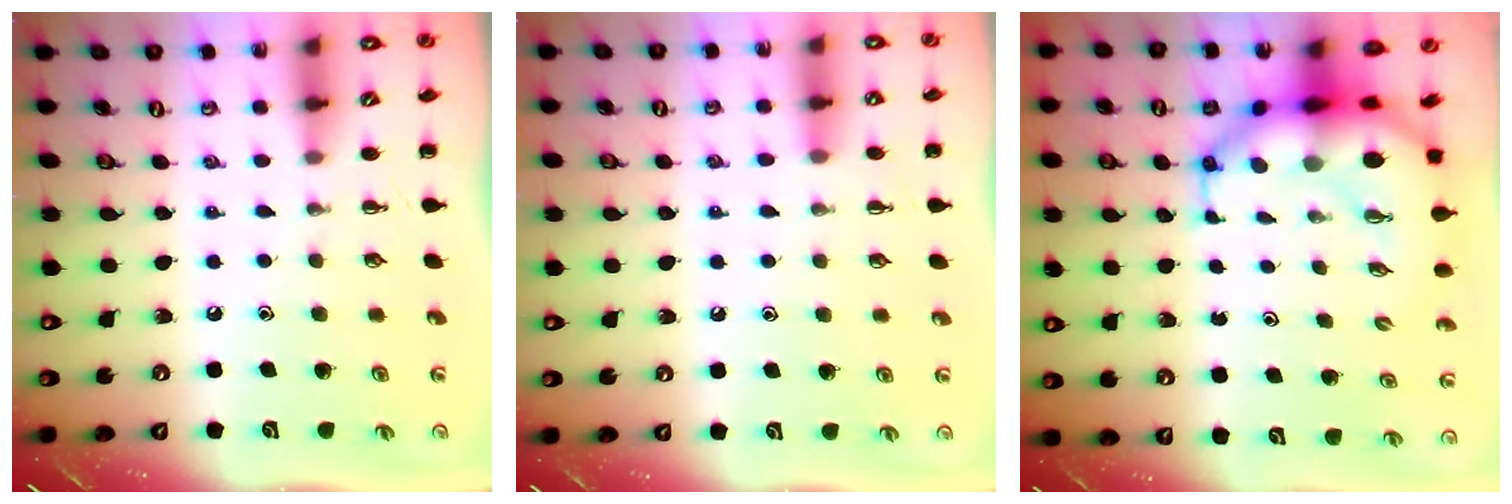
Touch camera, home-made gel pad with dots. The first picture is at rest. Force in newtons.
{"total": 5.4, "press": 5.1, "slide": 1.6}
{"total": 11.4, "press": 11.0, "slide": 3.1}